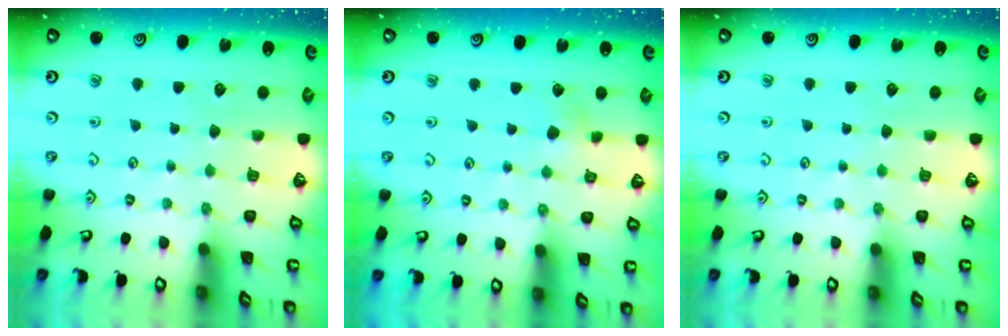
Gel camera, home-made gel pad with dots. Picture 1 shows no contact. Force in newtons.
{"total": 2.8, "press": 2.8, "slide": 0.6}
{"total": 0.0}